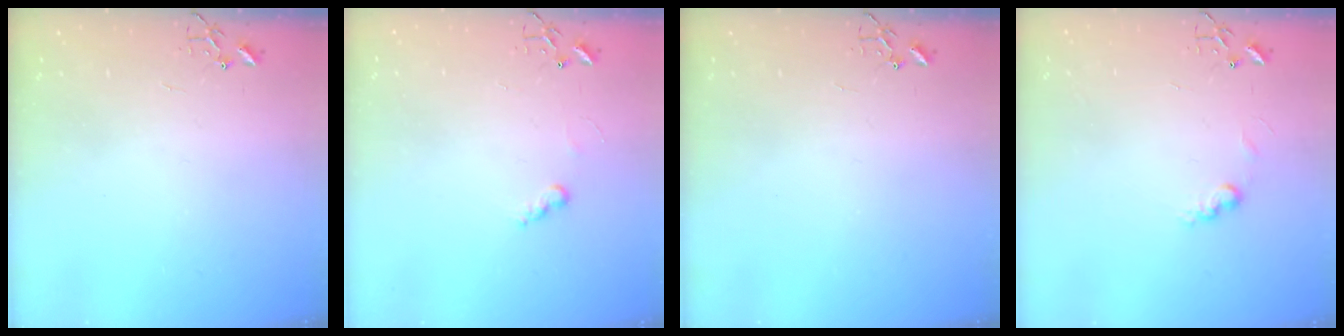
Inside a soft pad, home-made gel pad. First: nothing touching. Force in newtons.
{"total": 5.0, "press": 5.0, "slide": 0.5}
{"total": 0.0}
{"total": 6.6, "press": 6.5, "slide": 0.9}